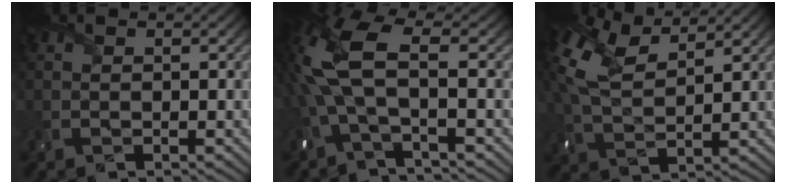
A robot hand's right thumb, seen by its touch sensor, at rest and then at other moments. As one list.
[{"total": 9.7, "force": [-0.1, 3.4, 9.0], "torque": [-0.226, 0.008, -0.023]}, {"total": 9.0, "force": [4.9, 3.8, 6.5], "torque": [-0.171, 0.020, 0.095]}]